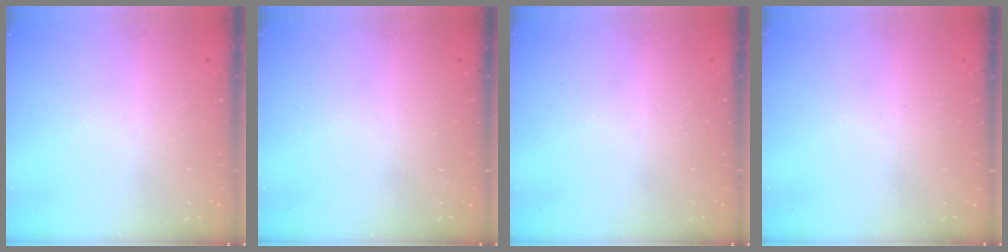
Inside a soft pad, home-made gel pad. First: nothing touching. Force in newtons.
{"total": 0.0}
{"total": 0.0}
{"total": 0.0}